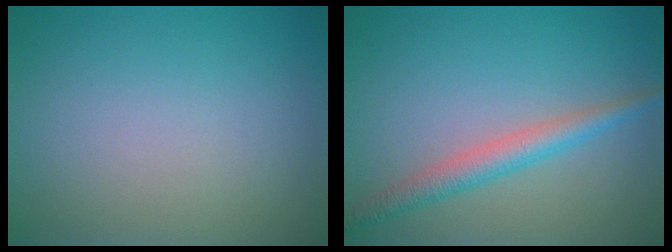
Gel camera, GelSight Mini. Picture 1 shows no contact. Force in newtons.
{"total": 2.9, "press": 2.9, "slide": 0.1}